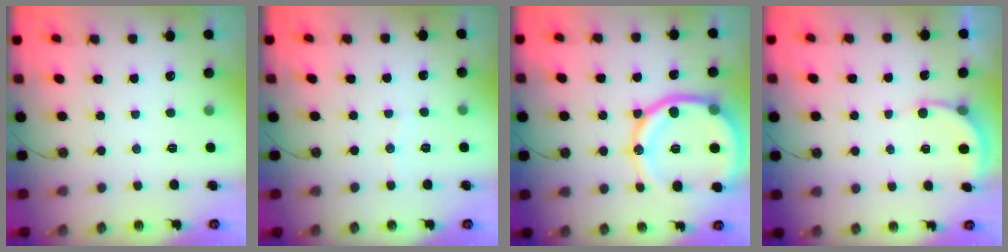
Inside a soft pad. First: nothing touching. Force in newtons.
{"total": 3.2, "press": 3.2, "slide": 0.4}
{"total": 19.3, "press": 19.2, "slide": 2.5}
{"total": 3.1, "press": 3.1, "slide": 0.3}